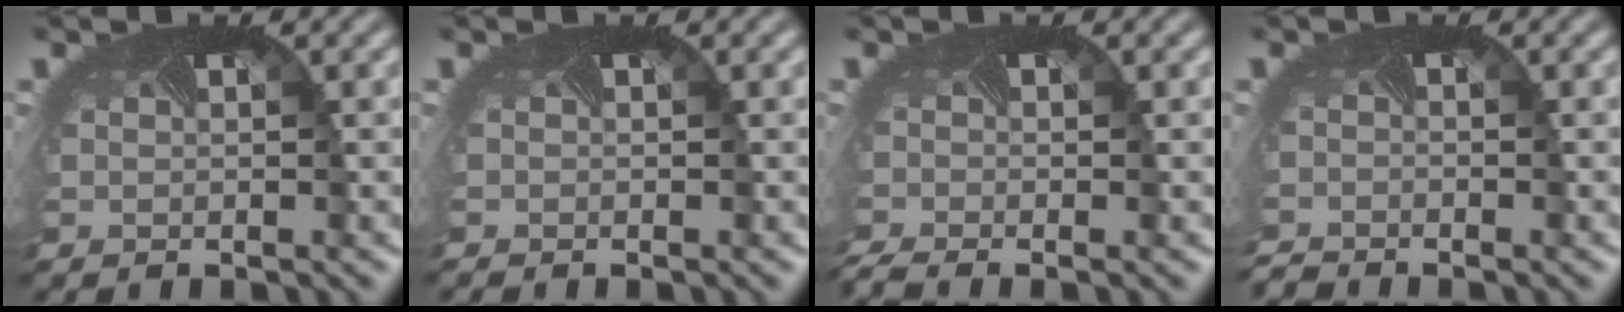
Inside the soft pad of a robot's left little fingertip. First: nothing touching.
{"total": 0.6, "force": [-0.5, -0.3, 0.0], "torque": [-0.002, -0.005, -0.007]}
{"total": 2.9, "force": [-2.4, 0.6, 1.5], "torque": [-0.041, -0.019, -0.048]}
{"total": 1.9, "force": [-1.9, -0.4, -0.4], "torque": [-0.003, -0.017, -0.040]}